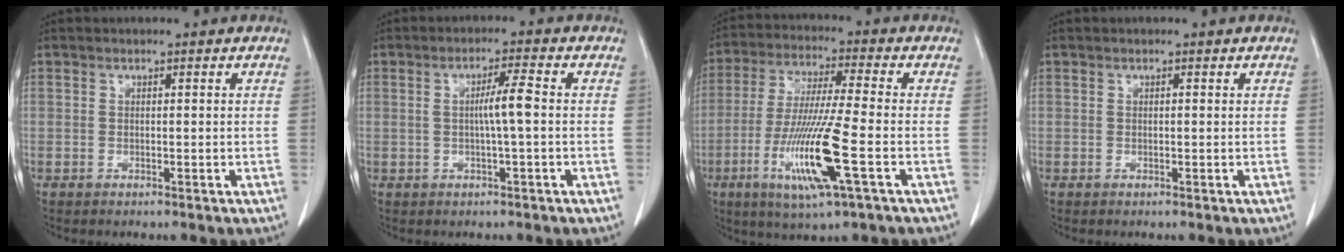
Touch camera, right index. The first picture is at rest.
{"total": 4.0, "force": [-0.1, -0.2, 3.9], "torque": [-0.069, 0.007, 0.001]}
{"total": 13.9, "force": [-4.7, 0.0, 13.1], "torque": [-0.264, -0.023, -0.088]}
{"total": 0.0}